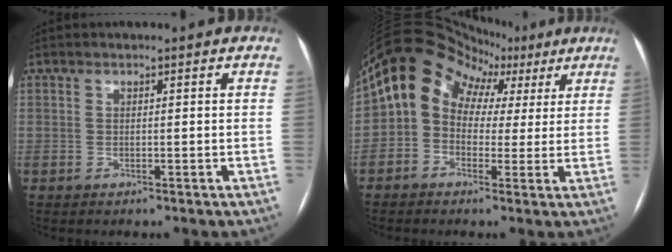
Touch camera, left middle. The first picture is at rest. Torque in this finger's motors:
{"motor_torque": [1.42, -0.73, 1.05, 0.21]}